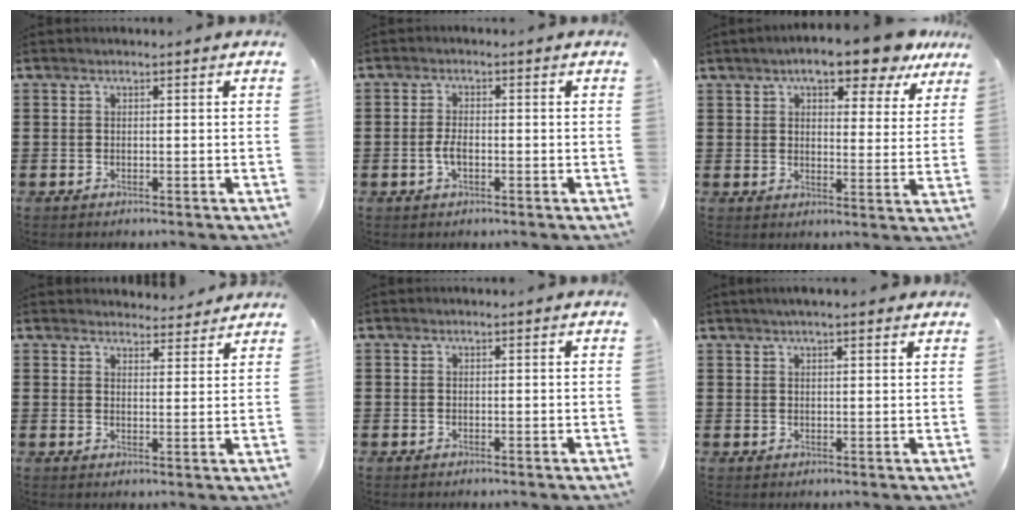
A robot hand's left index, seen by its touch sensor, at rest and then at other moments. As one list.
[{"total": 2.7, "force": [-0.8, 1.2, 2.3], "torque": [-0.059, -0.002, -0.020]}, {"total": 8.9, "force": [7.1, 2.0, 4.9], "torque": [-0.083, -0.021, 0.122]}, {"total": 3.6, "force": [3.5, 0.6, 0.1], "torque": [-0.004, -0.016, 0.064]}, {"total": 0.0}, {"total": 2.5, "force": [2.0, 0.3, 1.4], "torque": [-0.031, 0.007, 0.036]}]